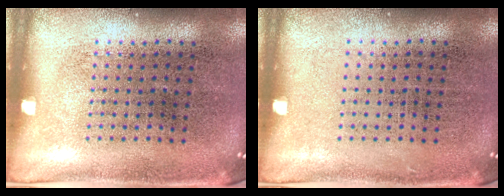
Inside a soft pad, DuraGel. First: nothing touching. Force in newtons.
{"total": 0.0}